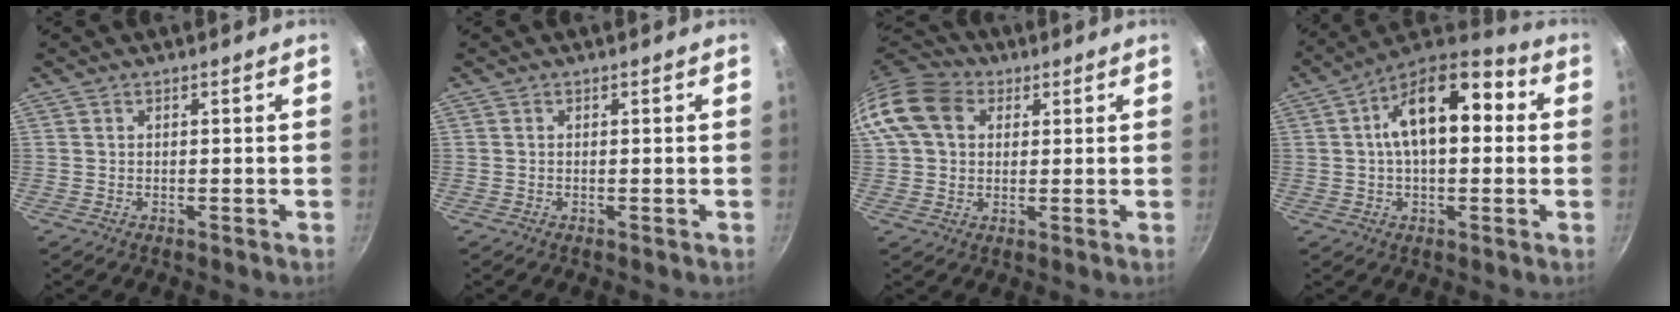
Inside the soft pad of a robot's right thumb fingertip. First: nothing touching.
{"total": 0.0}
{"total": 12.2, "force": [3.4, 9.4, 7.1], "torque": [-0.121, 0.014, 0.046]}
{"total": 16.3, "force": [2.5, 9.3, 13.2], "torque": [-0.179, 0.034, 0.021]}